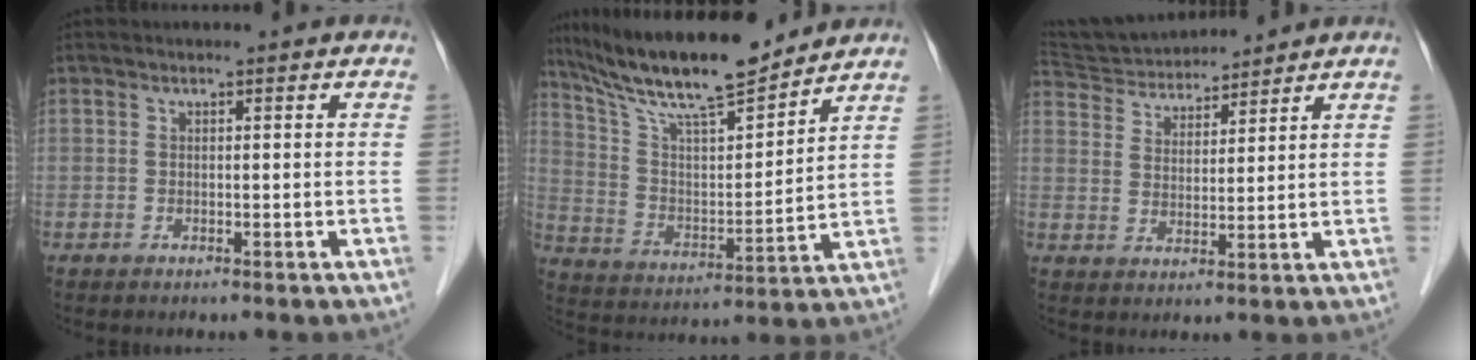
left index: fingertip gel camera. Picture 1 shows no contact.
{"total": 17.8, "force": [15.2, 2.0, 9.0], "torque": [-0.164, 0.008, 0.269]}
{"total": 11.6, "force": [11.0, 2.1, 2.9], "torque": [-0.059, 0.031, 0.197]}